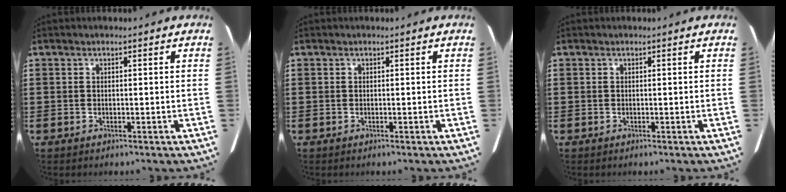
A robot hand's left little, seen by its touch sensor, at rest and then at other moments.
{"total": 0.0}
{"total": 0.0}